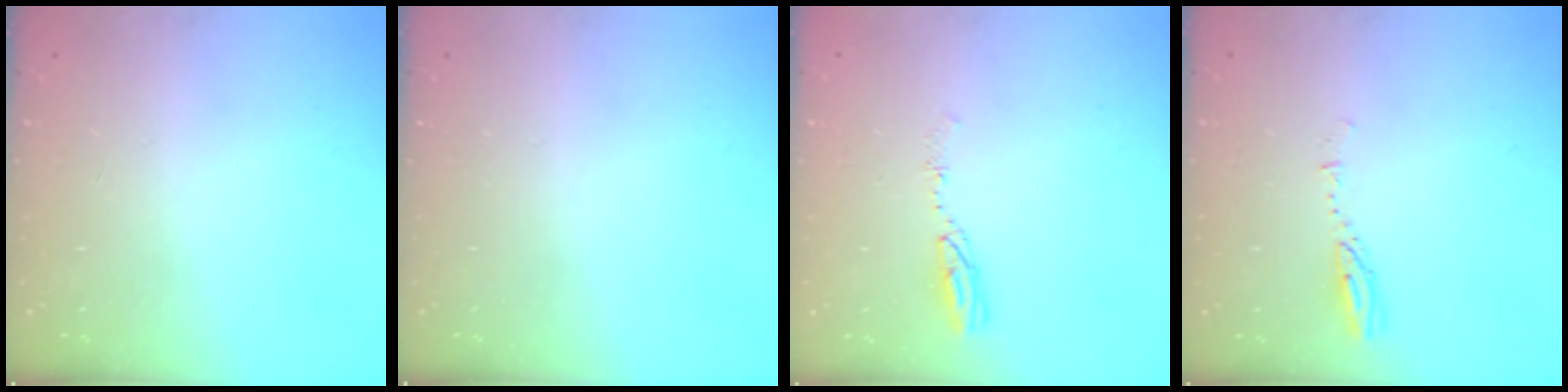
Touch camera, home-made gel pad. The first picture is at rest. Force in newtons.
{"total": 0.0}
{"total": 5.2, "press": 5.1, "slide": 0.4}
{"total": 3.1, "press": 3.1, "slide": 0.4}